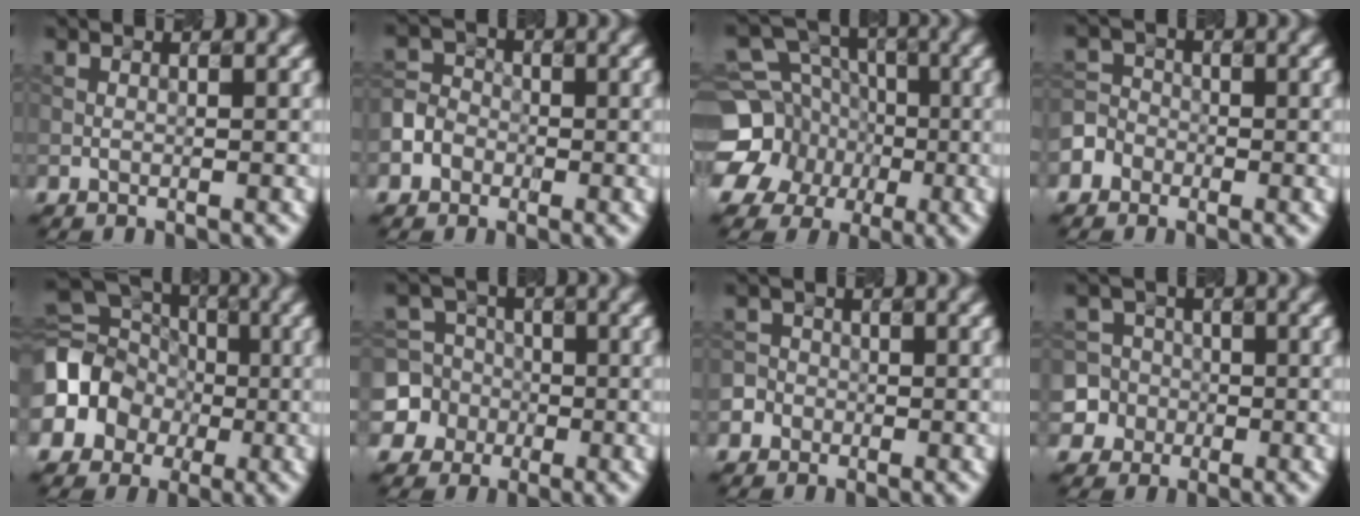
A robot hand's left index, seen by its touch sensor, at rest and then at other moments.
{"total": 4.1, "force": [-1.8, 3.5, 1.0], "torque": [0.002, 0.005, -0.042]}
{"total": 11.7, "force": [-2.7, 10.6, 4.1], "torque": [-0.104, 0.002, -0.067]}
{"total": 3.0, "force": [-1.6, 2.5, 0.3], "torque": [0.012, 0.006, -0.036]}
{"total": 12.3, "force": [-1.5, 10.8, 5.8], "torque": [-0.128, 0.019, -0.066]}
{"total": 7.2, "force": [-1.7, 6.9, 1.3], "torque": [-0.022, 0.010, -0.056]}
{"total": 2.7, "force": [-1.1, 2.4, 0.4], "torque": [0.014, 0.006, -0.030]}
{"total": 7.7, "force": [-2.5, 7.2, 1.2], "torque": [-0.023, 0.004, -0.074]}